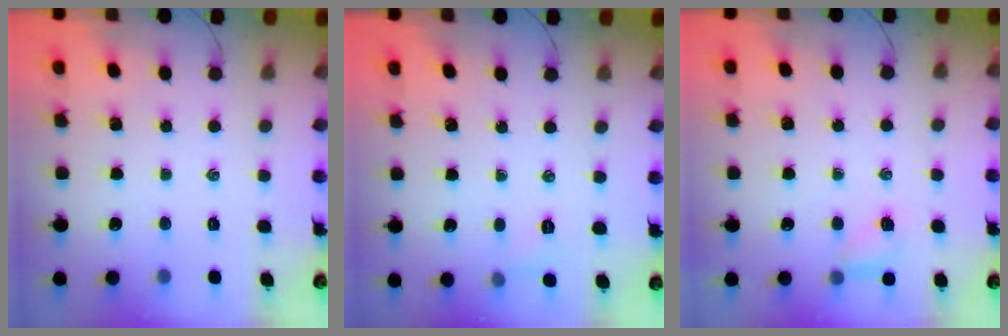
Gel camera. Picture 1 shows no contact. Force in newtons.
{"total": 3.6, "press": 3.4, "slide": 1.1}
{"total": 5.2, "press": 5.0, "slide": 1.6}